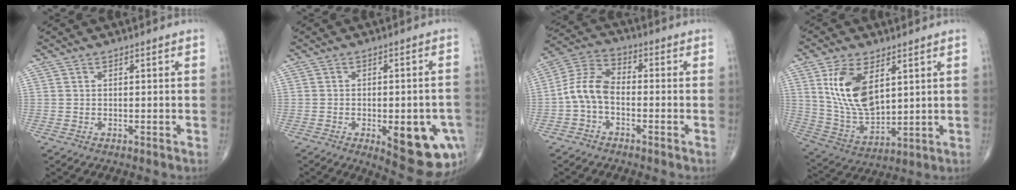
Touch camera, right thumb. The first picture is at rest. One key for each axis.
{"total": 14.5, "fx": -4.9, "fy": 5.7, "fz": 12.4, "tx": -0.124, "ty": 0.010, "tz": -0.044}
{"total": 7.7, "fx": -1.9, "fy": 4.7, "fz": 5.8, "tx": -0.113, "ty": 0.032, "tz": -0.052}
{"total": 14.4, "fx": 5.0, "fy": 7.7, "fz": 11.0, "tx": -0.199, "ty": -0.025, "tz": 0.111}